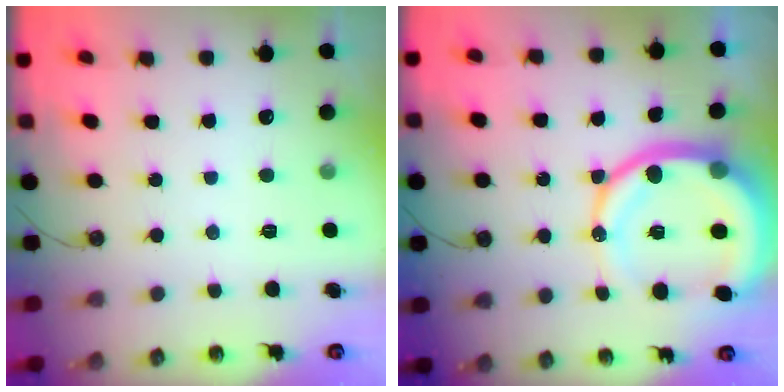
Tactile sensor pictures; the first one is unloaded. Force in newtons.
{"total": 18.5, "press": 18.4, "slide": 2.4}